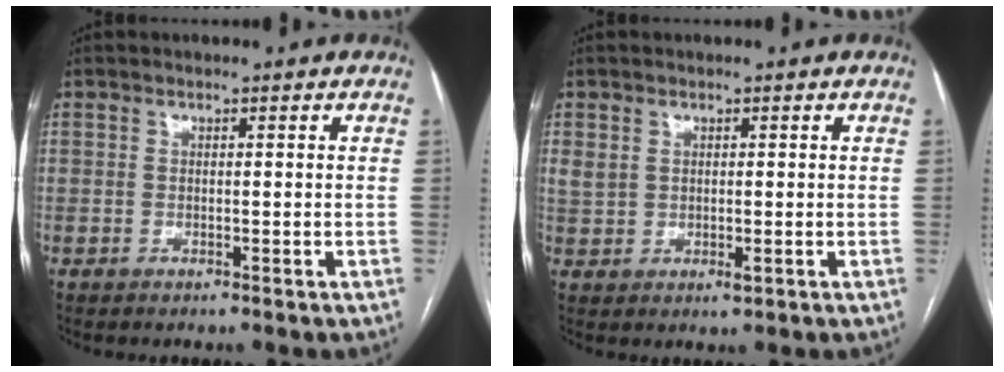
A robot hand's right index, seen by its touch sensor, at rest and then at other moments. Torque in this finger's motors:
{"motor_torque": [0.14, 0.15, 0.07, 0.01]}